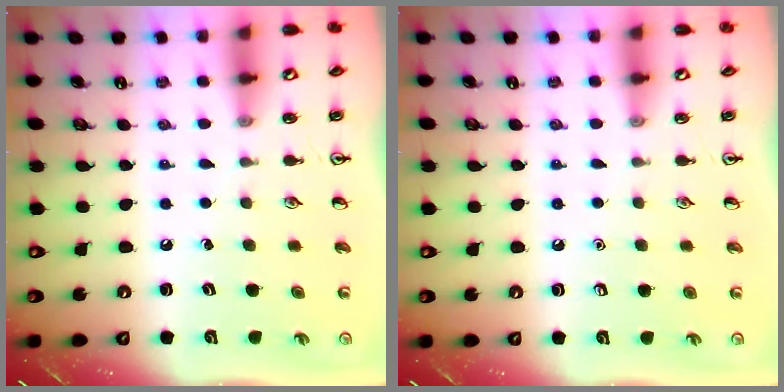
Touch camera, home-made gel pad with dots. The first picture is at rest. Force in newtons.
{"total": 0.0}